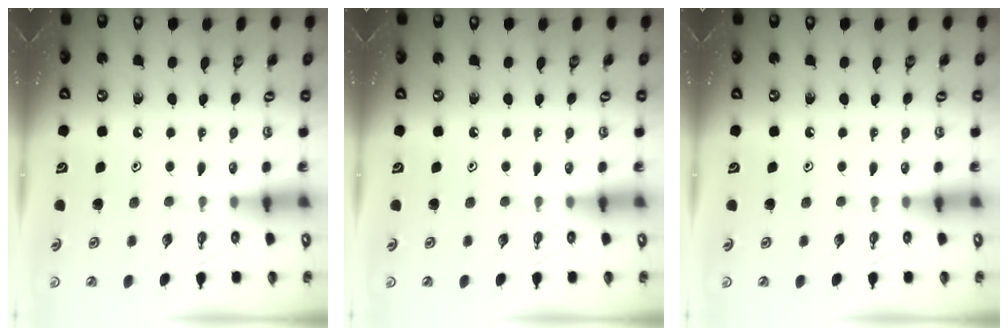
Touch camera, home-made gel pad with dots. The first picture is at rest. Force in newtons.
{"total": 0.0}
{"total": 0.0}